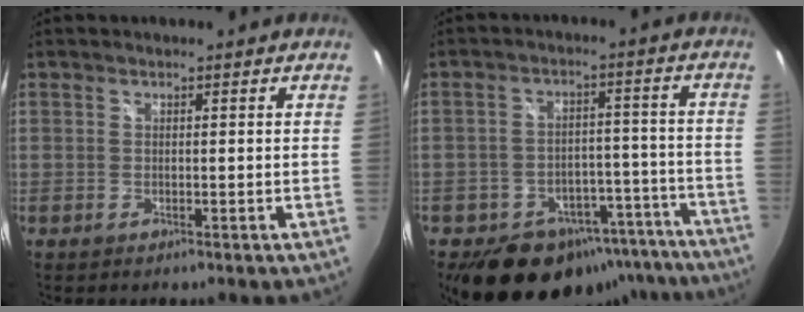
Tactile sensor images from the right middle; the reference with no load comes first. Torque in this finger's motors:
{"motor_torque": [0.89, -1.25, 0.25, 0.08]}